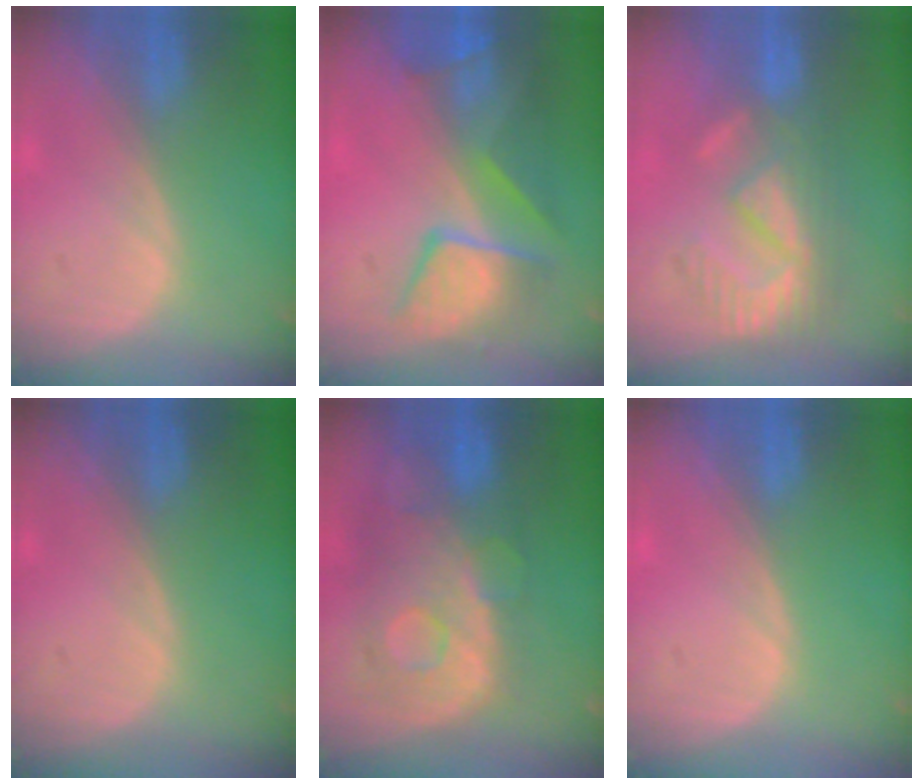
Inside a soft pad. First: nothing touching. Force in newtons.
{"total": 10.1, "press": 8.7, "slide": 5.0}
{"total": 9.4, "press": 8.1, "slide": 4.6}
{"total": 0.0}
{"total": 11.3, "press": 9.7, "slide": 5.7}
{"total": 0.0}